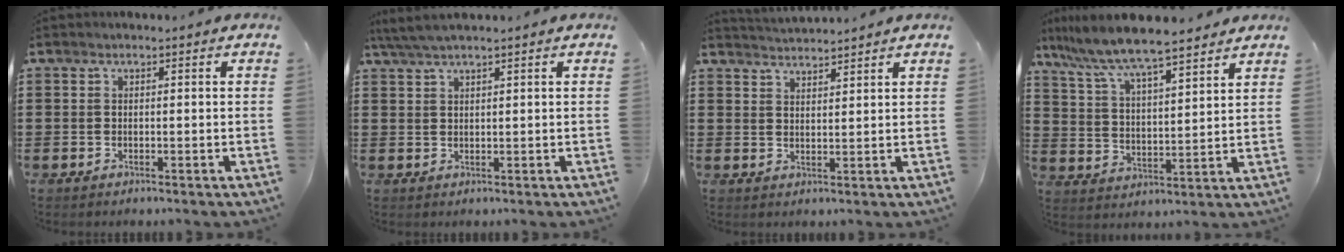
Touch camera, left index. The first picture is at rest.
{"total": 3.0, "force": [2.3, 0.1, 1.9], "torque": [-0.041, 0.004, 0.043]}
{"total": 2.6, "force": [2.6, -0.3, -0.2], "torque": [-0.004, -0.008, 0.049]}
{"total": 7.1, "force": [6.5, 0.1, 2.9], "torque": [-0.086, -0.037, 0.109]}